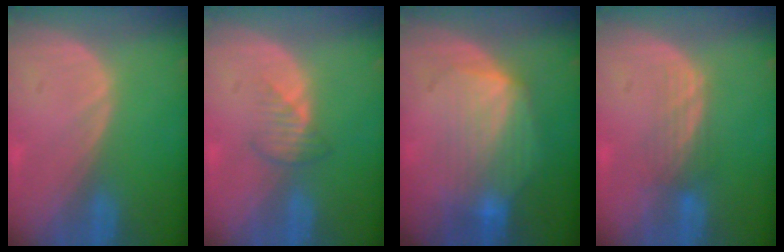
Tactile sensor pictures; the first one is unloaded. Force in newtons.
{"total": 2.7, "press": 2.6, "slide": 0.6}
{"total": 7.4, "press": 7.3, "slide": 1.4}
{"total": 3.4, "press": 2.9, "slide": 1.9}